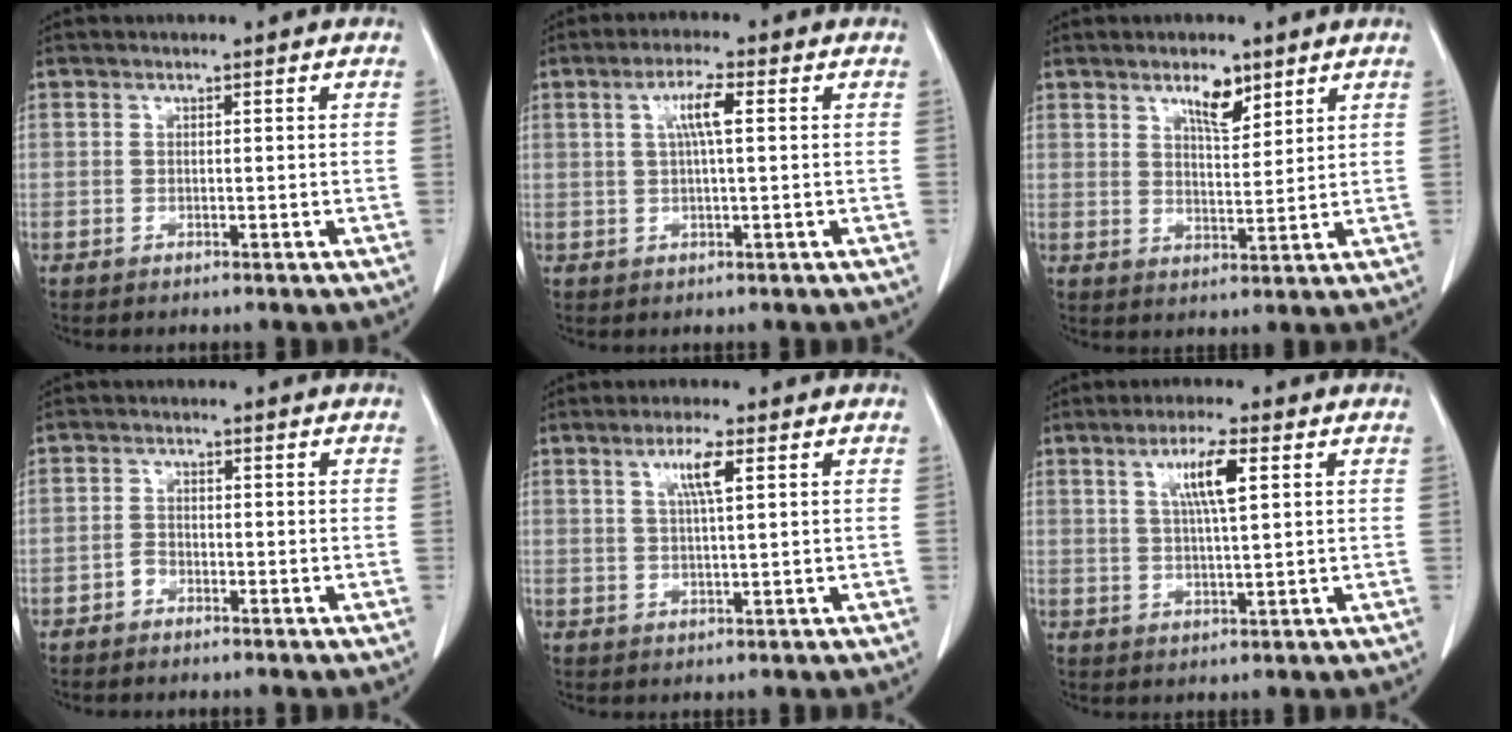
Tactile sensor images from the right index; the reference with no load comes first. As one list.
[{"total": 4.5, "force": [1.1, 0.4, 4.4], "torque": [-0.084, 0.006, 0.020]}, {"total": 5.1, "force": [3.4, 1.7, 3.4], "torque": [-0.060, -0.002, 0.059]}, {"total": 1.3, "force": [-0.9, 0.8, 0.5], "torque": [-0.005, 0.005, -0.015]}, {"total": 4.2, "force": [1.7, 0.1, 3.9], "torque": [-0.073, 0.002, 0.031]}, {"total": 6.1, "force": [2.2, 0.8, 5.7], "torque": [-0.103, 0.004, 0.038]}]